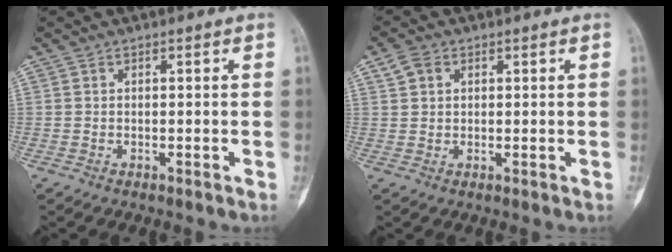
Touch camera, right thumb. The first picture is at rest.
{"total": 3.4, "force": [1.5, 2.5, 1.7], "torque": [-0.027, 0.003, 0.032]}